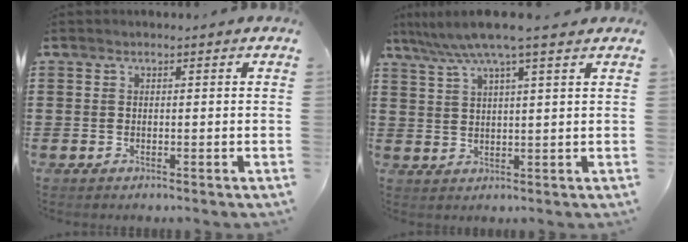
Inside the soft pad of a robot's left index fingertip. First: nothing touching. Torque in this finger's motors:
{"motor_torque": [1.48, -0.66, 0.62, 0.21]}